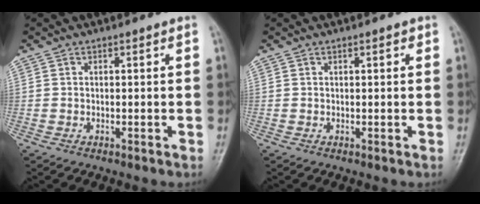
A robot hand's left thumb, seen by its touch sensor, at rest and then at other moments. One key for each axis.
{"total": 0.8, "fx": 0.4, "fy": 0.3, "fz": 0.6, "tx": -0.009, "ty": 0.000, "tz": 0.004}